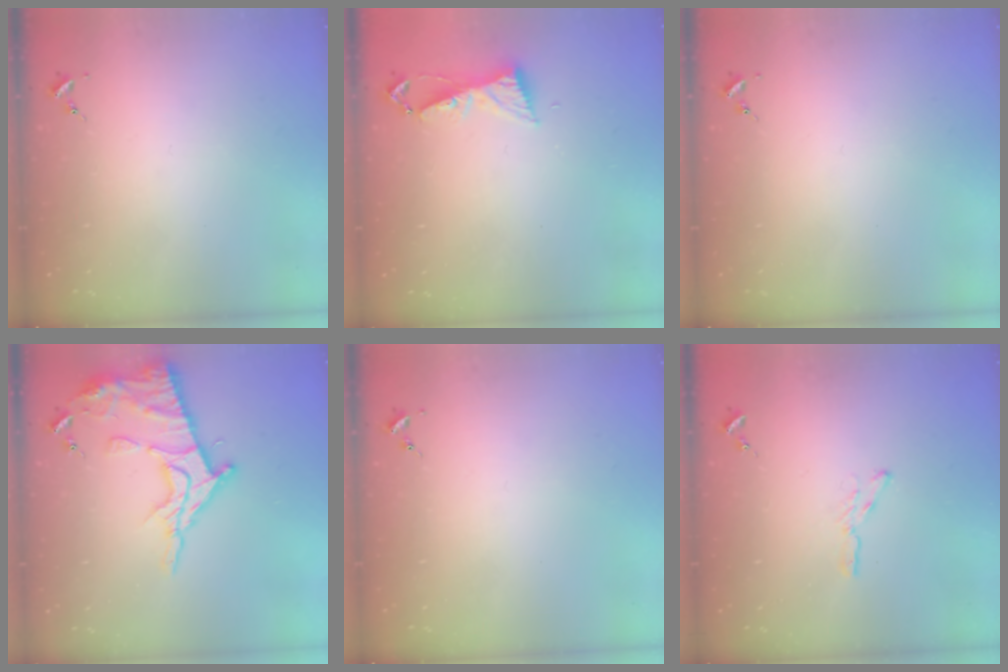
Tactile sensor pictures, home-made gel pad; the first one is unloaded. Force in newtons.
{"total": 6.0, "press": 5.9, "slide": 0.7}
{"total": 0.0}
{"total": 16.7, "press": 16.7, "slide": 1.6}
{"total": 0.0}
{"total": 4.3, "press": 4.2, "slide": 0.4}